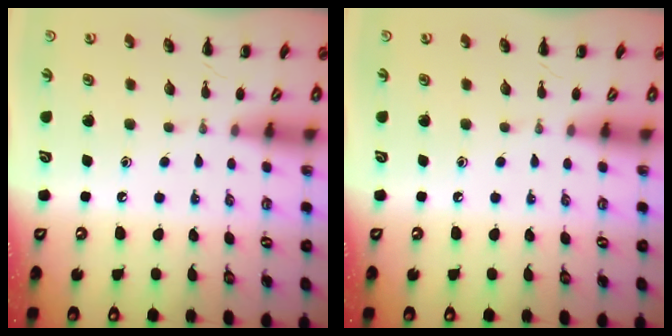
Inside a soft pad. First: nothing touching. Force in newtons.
{"total": 0.0}